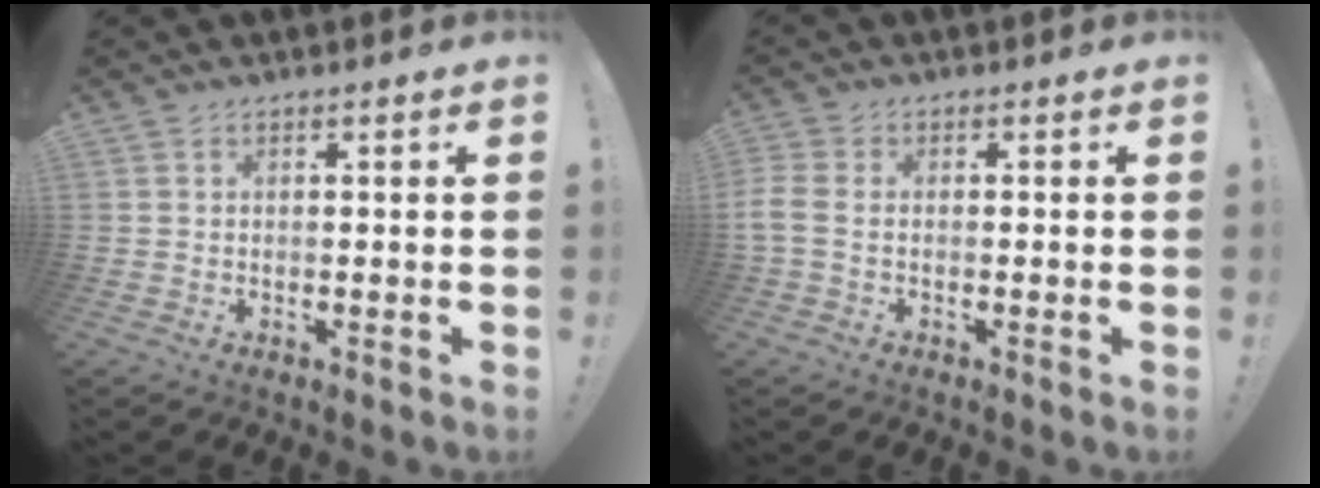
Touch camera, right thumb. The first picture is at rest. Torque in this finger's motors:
{"motor_torque": [-0.24, -0.23, -0.30, 0.07, 0.14]}